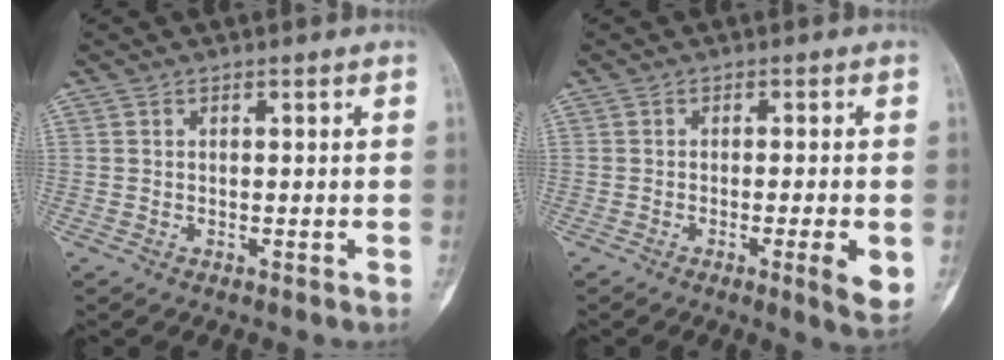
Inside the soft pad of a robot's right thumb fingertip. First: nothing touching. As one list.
[{"total": 5.3, "force": [-1.3, 0.8, 5.1], "torque": [-0.075, -0.010, -0.019]}]